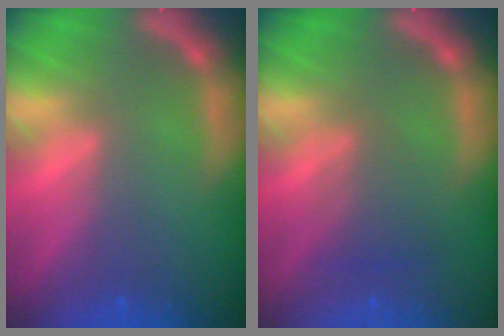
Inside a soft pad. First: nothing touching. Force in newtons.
{"total": 2.5}